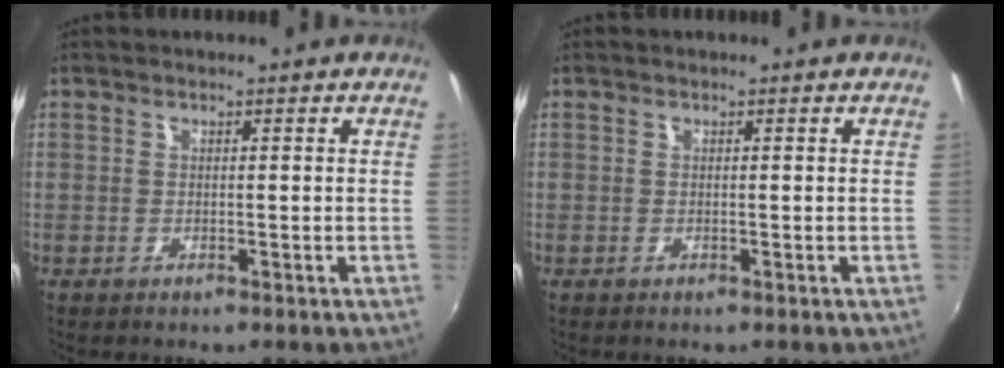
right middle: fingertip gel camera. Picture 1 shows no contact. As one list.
[{"total": 0.0}]